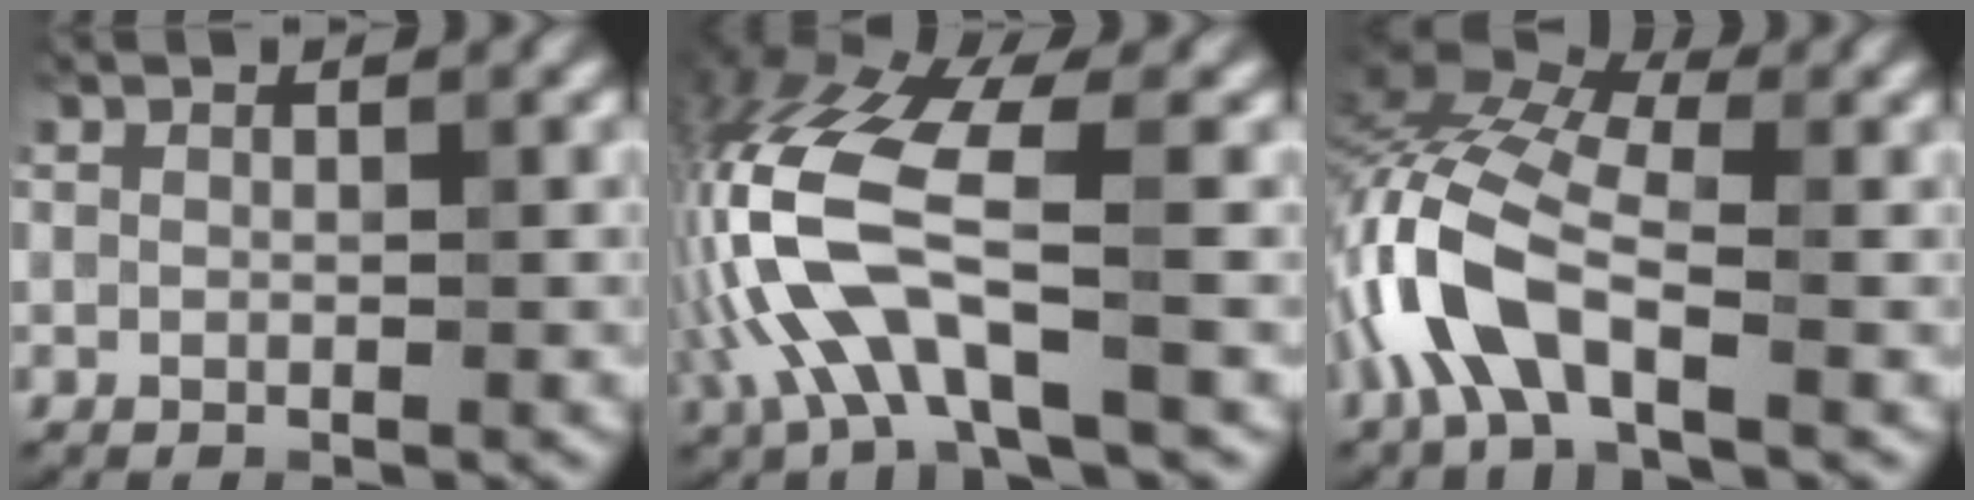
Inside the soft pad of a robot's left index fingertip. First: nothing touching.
{"total": 8.8, "force": [-2.2, 3.2, 7.9], "torque": [-0.190, 0.013, -0.048]}
{"total": 8.8, "force": [-2.9, 4.0, 7.3], "torque": [-0.172, 0.015, -0.076]}